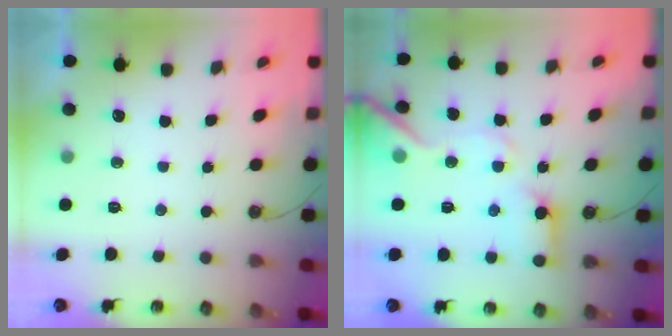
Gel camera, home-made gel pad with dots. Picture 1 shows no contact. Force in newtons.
{"total": 13.5, "press": 13.4, "slide": 1.5}